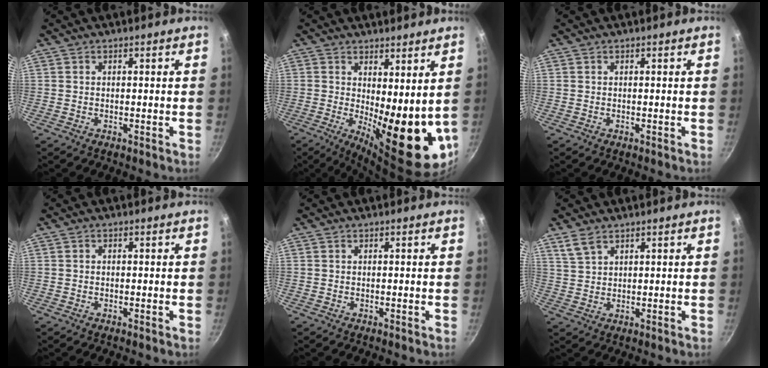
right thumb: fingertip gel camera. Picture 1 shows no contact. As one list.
[{"total": 14.9, "force": [1.3, 5.4, 13.8], "torque": [-0.159, -0.038, 0.032]}, {"total": 0.0}, {"total": 0.6, "force": [0.0, 0.5, 0.3], "torque": [-0.005, 0.004, 0.000]}, {"total": 0.0}, {"total": 3.8, "force": [2.7, 1.9, 1.9], "torque": [-0.035, -0.008, 0.059]}]